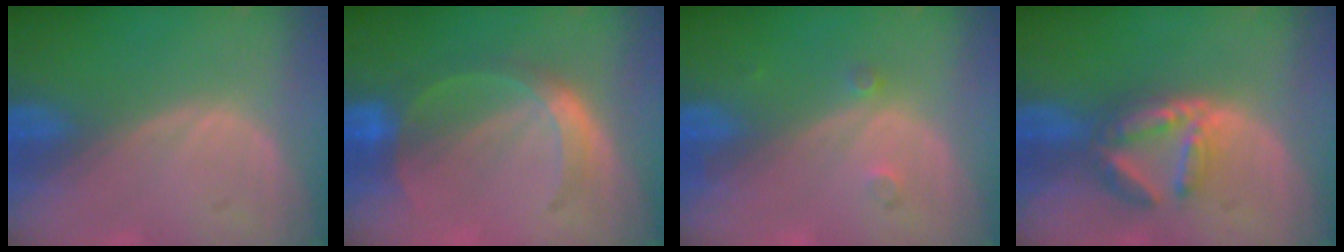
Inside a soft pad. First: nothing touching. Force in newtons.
{"total": 5.1, "press": 5.0, "slide": 0.8}
{"total": 1.5, "press": 1.2, "slide": 0.8}
{"total": 5.9, "press": 5.6, "slide": 1.7}